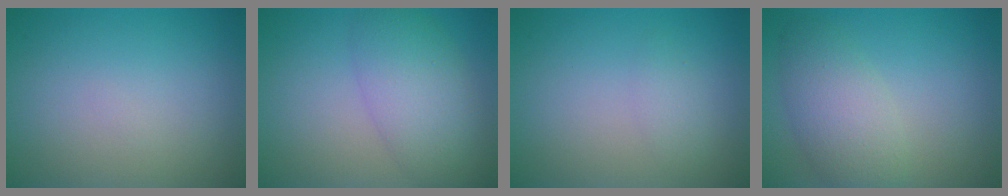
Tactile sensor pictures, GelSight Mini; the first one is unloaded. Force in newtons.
{"total": 5.1, "press": 5.1, "slide": 0.1}
{"total": 1.2, "press": 1.2, "slide": 0.1}
{"total": 4.3, "press": 4.3, "slide": 0.1}